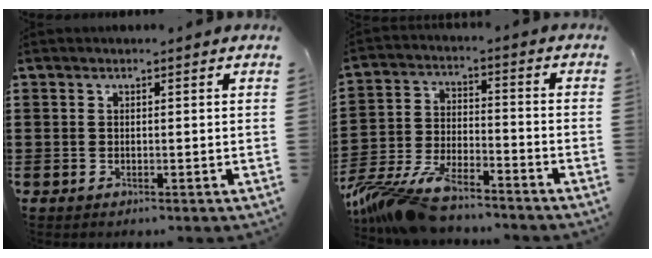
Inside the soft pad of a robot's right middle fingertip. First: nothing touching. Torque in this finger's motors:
{"motor_torque": [1.72, -0.44, 0.58, 0.21]}